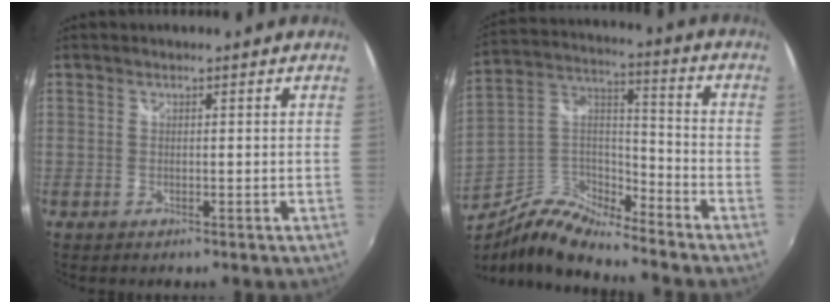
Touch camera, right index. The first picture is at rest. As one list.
[{"total": 11.7, "force": [-9.6, 2.9, 6.1], "torque": [-0.139, 0.017, -0.194]}]